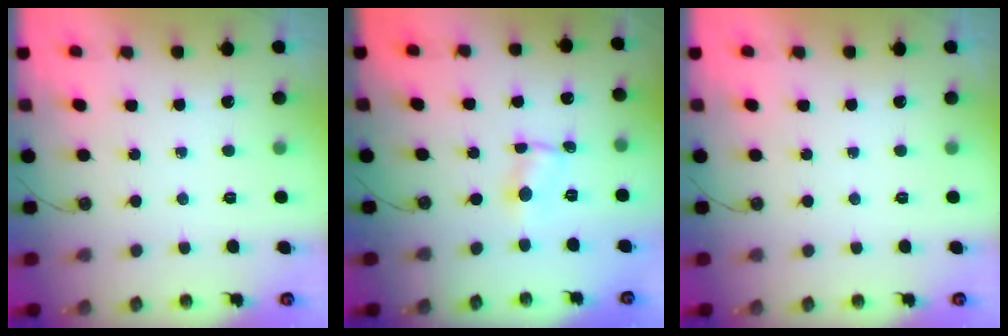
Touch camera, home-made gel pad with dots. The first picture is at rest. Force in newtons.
{"total": 0.7, "press": 0.6, "slide": 0.1}
{"total": 0.0}